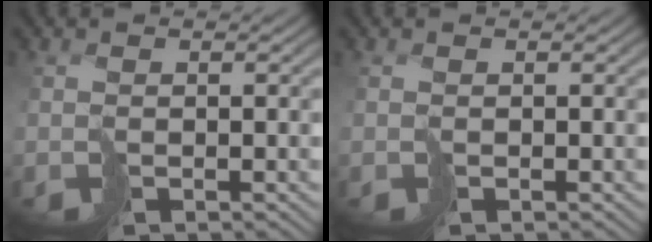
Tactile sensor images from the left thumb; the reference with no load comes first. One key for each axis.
{"total": 0.0}